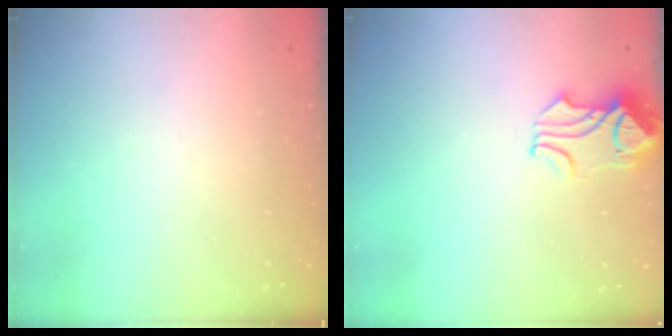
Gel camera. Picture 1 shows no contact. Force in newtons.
{"total": 1.2, "press": 0.6, "slide": 1.0}